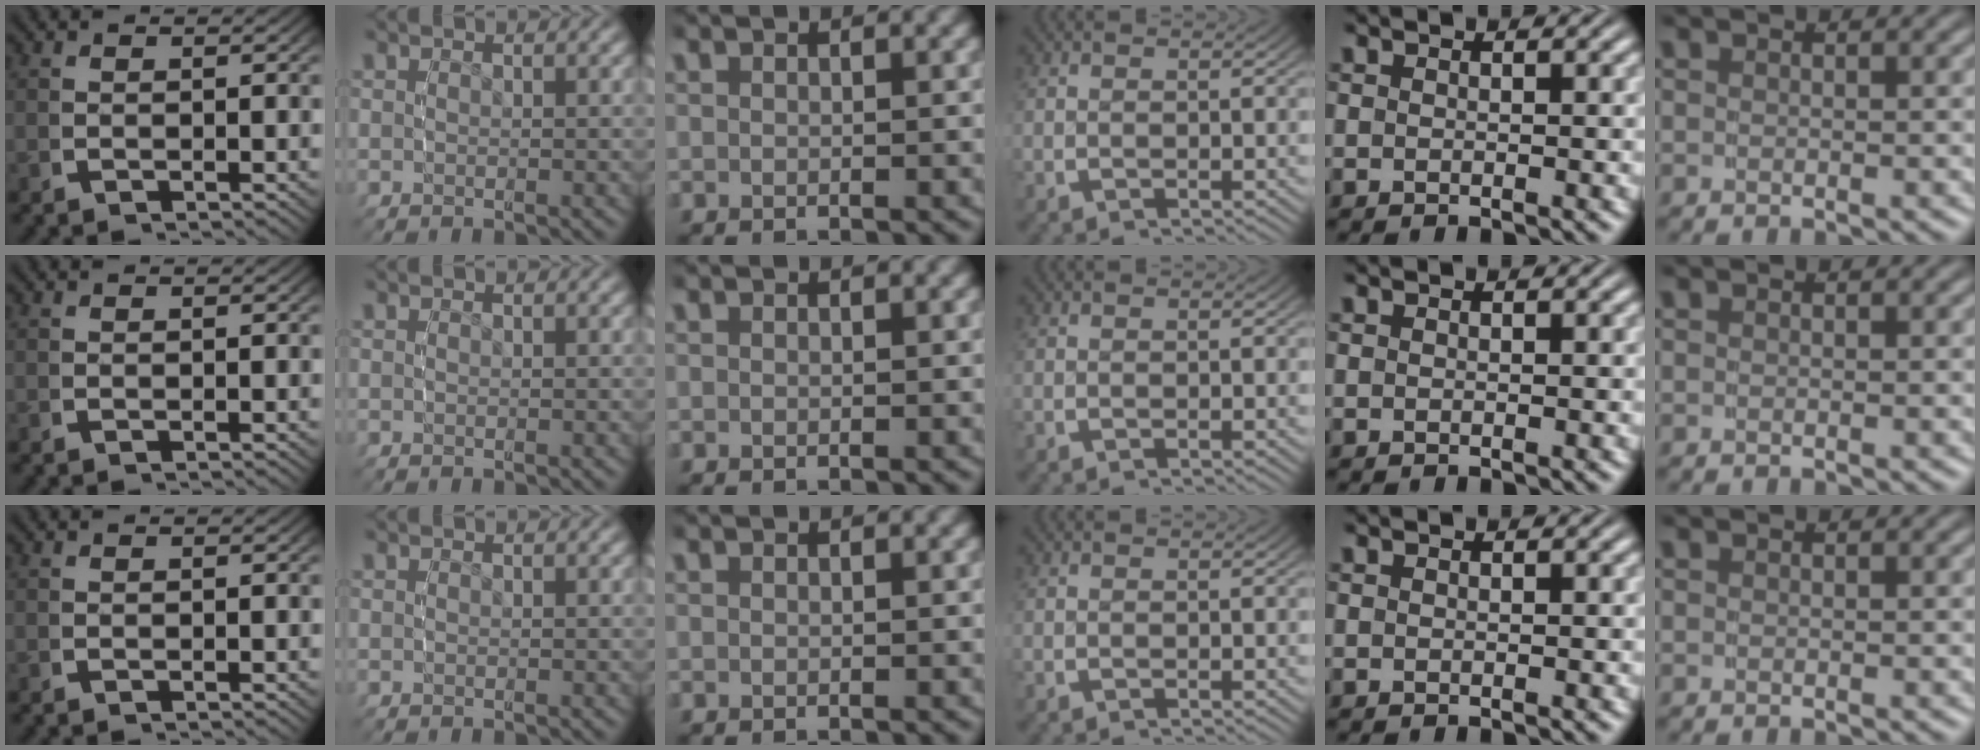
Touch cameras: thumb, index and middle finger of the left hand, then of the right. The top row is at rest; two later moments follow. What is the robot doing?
{"motion": "reach", "object": "shorts"}